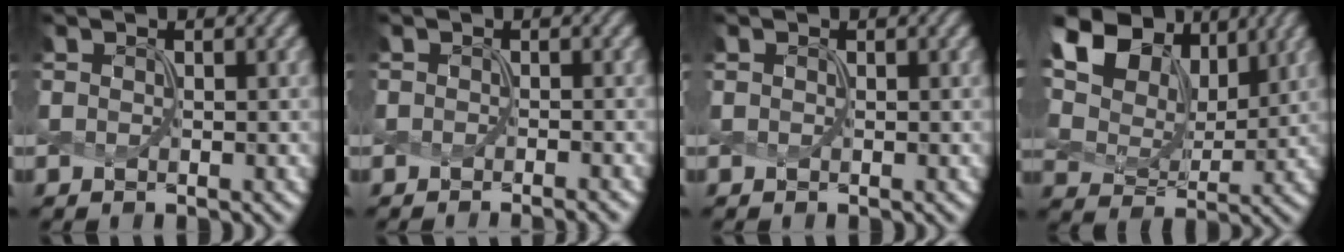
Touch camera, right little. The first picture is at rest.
{"total": 1.0, "force": [-1.0, 0.0, 0.3], "torque": [0.005, -0.012, -0.011]}
{"total": 0.0}
{"total": 11.7, "force": [6.2, 7.5, 6.5], "torque": [-0.158, 0.026, 0.091]}